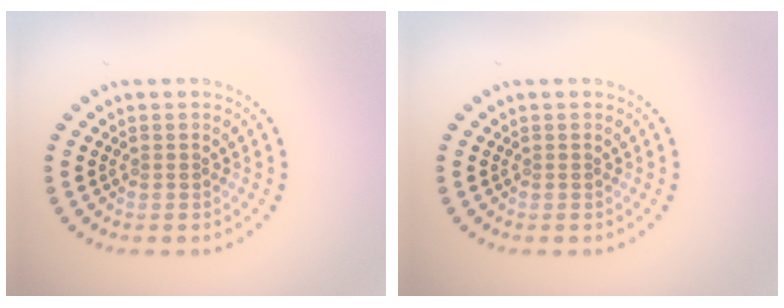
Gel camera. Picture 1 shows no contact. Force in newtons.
{"total": 0.0}